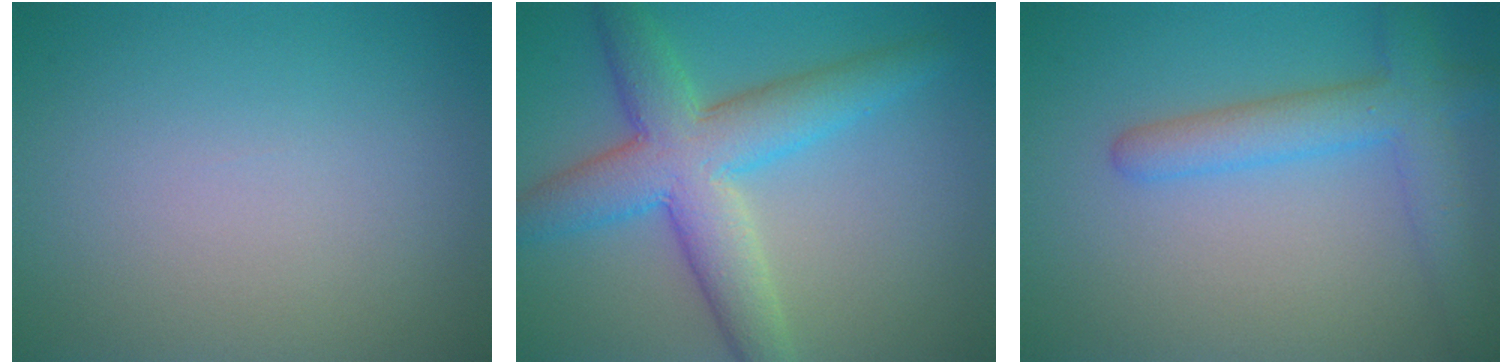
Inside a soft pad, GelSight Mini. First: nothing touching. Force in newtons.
{"total": 7.5, "press": 7.5, "slide": 0.3}
{"total": 4.2, "press": 4.2, "slide": 0.2}